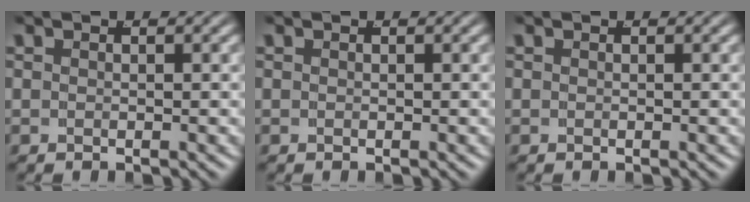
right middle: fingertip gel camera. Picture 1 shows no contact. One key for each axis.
{"total": 0.0}
{"total": 0.0}